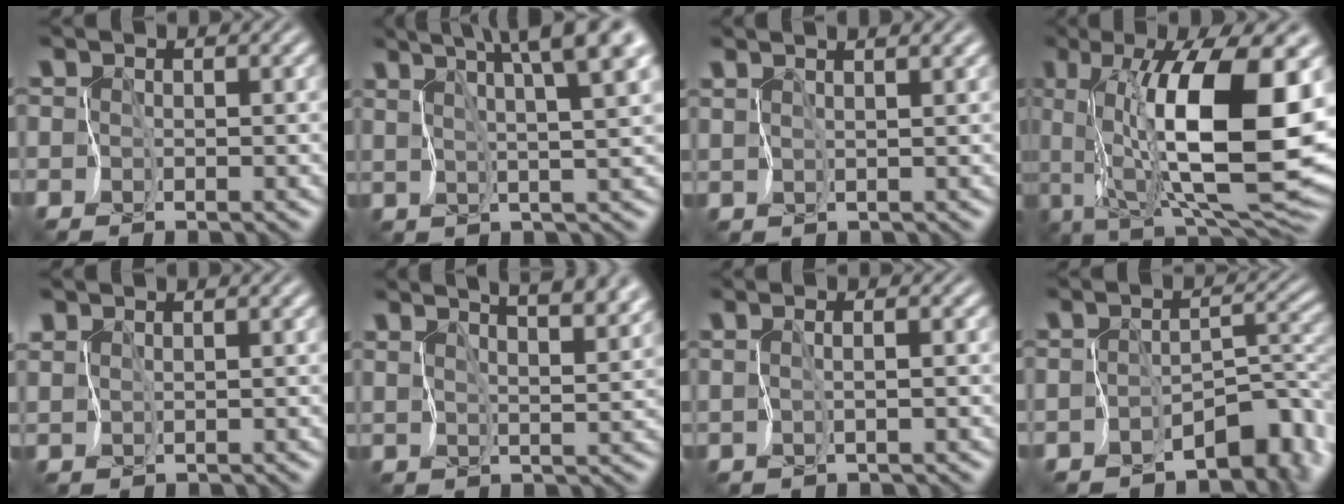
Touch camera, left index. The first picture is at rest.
{"total": 9.2, "force": [5.7, 1.1, 7.1], "torque": [-0.113, 0.007, 0.091]}
{"total": 2.3, "force": [2.1, -0.4, 0.8], "torque": [-0.012, -0.006, 0.040]}
{"total": 11.7, "force": [1.8, 1.6, 11.4], "torque": [-0.183, -0.024, 0.050]}
{"total": 1.6, "force": [1.5, -0.2, -0.4], "torque": [-0.006, -0.009, 0.035]}
{"total": 8.2, "force": [6.7, 1.8, 4.3], "torque": [-0.057, 0.005, 0.093]}
{"total": 1.2, "force": [0.1, -1.1, -0.1], "torque": [0.006, -0.011, 0.019]}
{"total": 7.4, "force": [-6.2, 3.0, 2.9], "torque": [-0.025, -0.005, -0.066]}